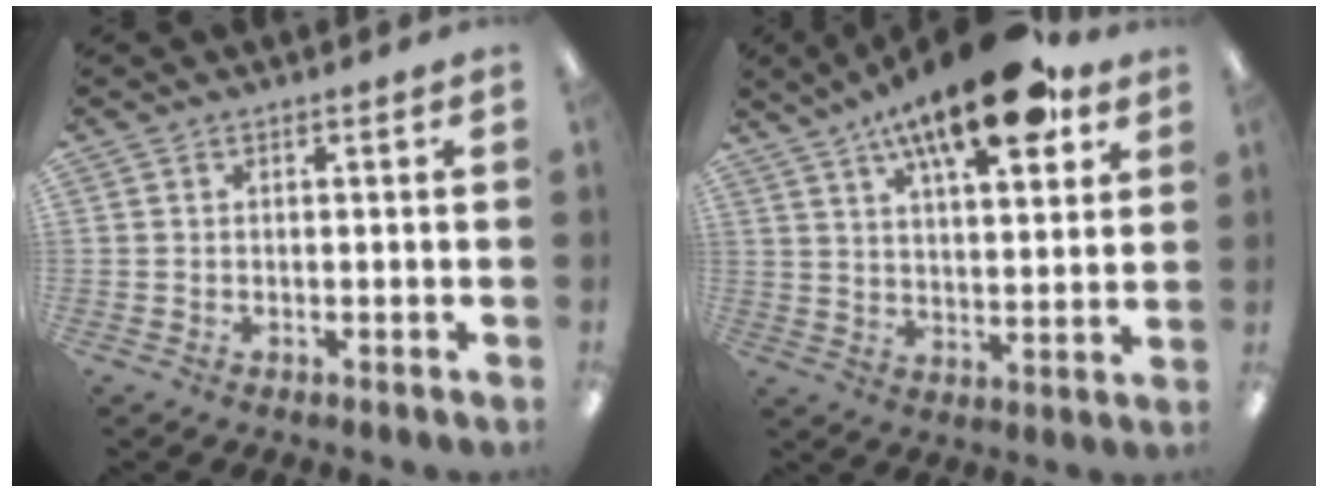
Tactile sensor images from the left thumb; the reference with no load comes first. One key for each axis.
{"total": 17.8, "fx": 11.5, "fy": 5.9, "fz": 12.3, "tx": -0.196, "ty": -0.049, "tz": 0.184}